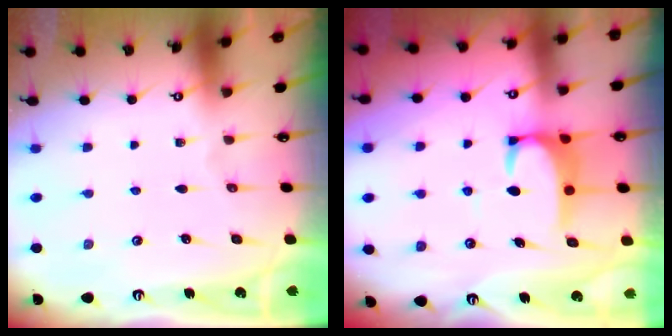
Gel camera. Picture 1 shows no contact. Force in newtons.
{"total": 3.9, "press": 3.8, "slide": 0.9}